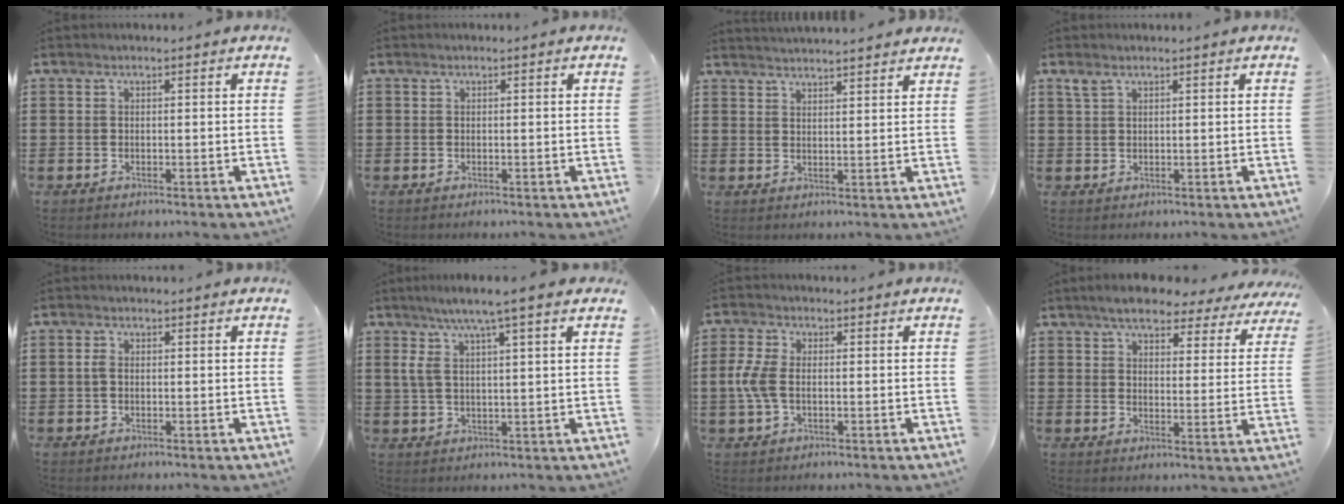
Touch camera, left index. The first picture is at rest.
{"total": 0.0}
{"total": 2.8, "force": [2.8, -0.4, 0.0], "torque": [-0.007, -0.011, 0.052]}
{"total": 1.6, "force": [0.9, 0.8, 1.1], "torque": [-0.027, 0.005, 0.017]}
{"total": 1.5, "force": [-0.1, 0.8, 1.2], "torque": [-0.027, 0.002, -0.002]}
{"total": 6.4, "force": [3.7, 0.6, 5.2], "torque": [-0.110, 0.000, 0.061]}
{"total": 4.9, "force": [-0.4, 2.8, 4.0], "torque": [-0.105, -0.002, -0.015]}
{"total": 6.2, "force": [5.5, 1.6, 2.3], "torque": [-0.061, -0.018, 0.097]}